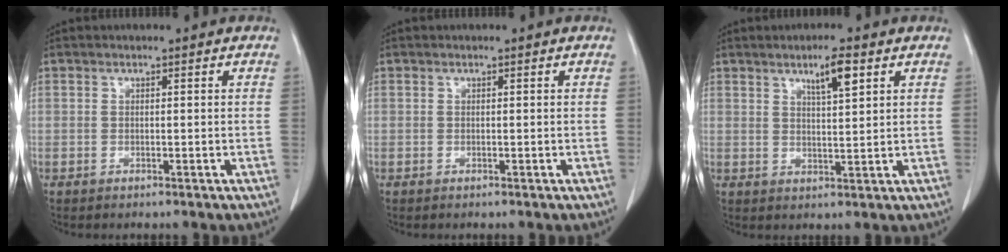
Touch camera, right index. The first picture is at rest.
{"total": 0.0}
{"total": 4.8, "force": [2.6, 0.5, 3.9], "torque": [-0.065, 0.000, 0.045]}